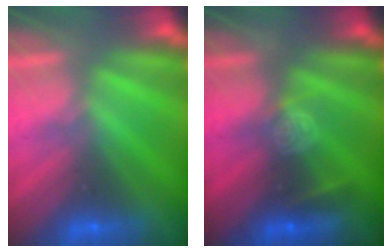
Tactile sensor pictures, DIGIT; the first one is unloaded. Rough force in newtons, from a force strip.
{"total": 3.7}